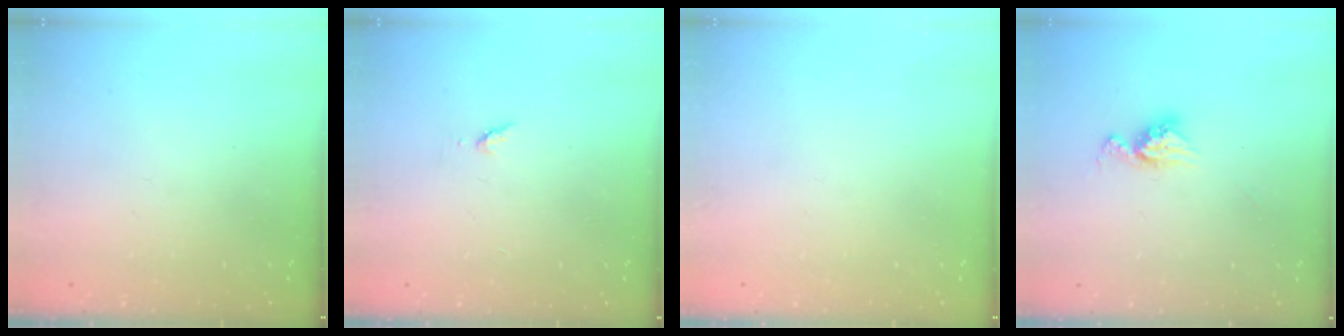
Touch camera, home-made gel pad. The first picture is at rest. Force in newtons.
{"total": 3.5, "press": 3.4, "slide": 0.5}
{"total": 0.0}
{"total": 9.0, "press": 8.9, "slide": 0.7}